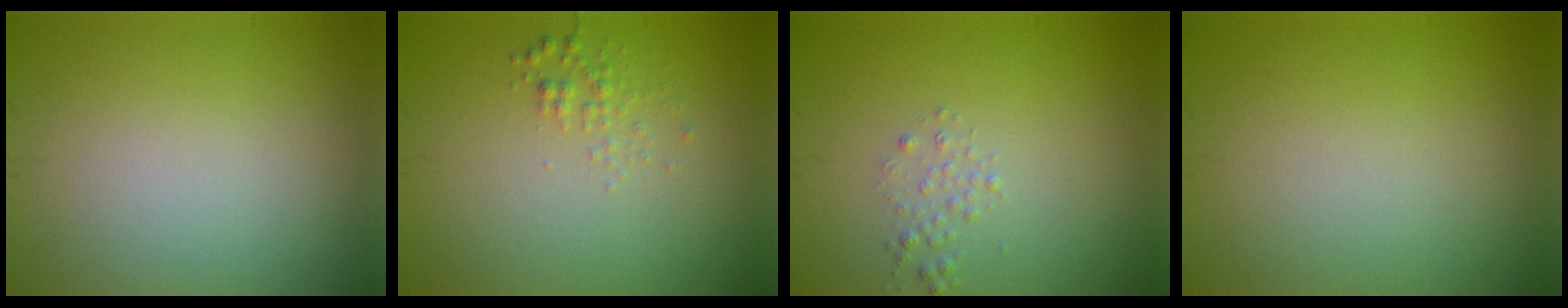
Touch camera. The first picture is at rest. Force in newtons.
{"total": 1.1, "press": 1.1, "slide": 0.0}
{"total": 0.9, "press": 0.9, "slide": 0.1}
{"total": 0.0}